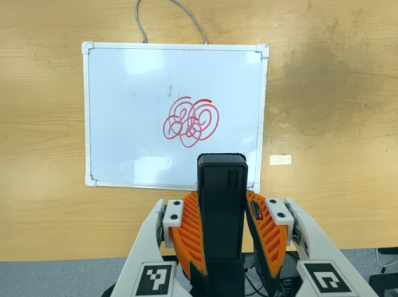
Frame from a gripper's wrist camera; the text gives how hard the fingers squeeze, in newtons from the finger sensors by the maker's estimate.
{"total": 3.9, "left": 2.4, "right": 5.3}